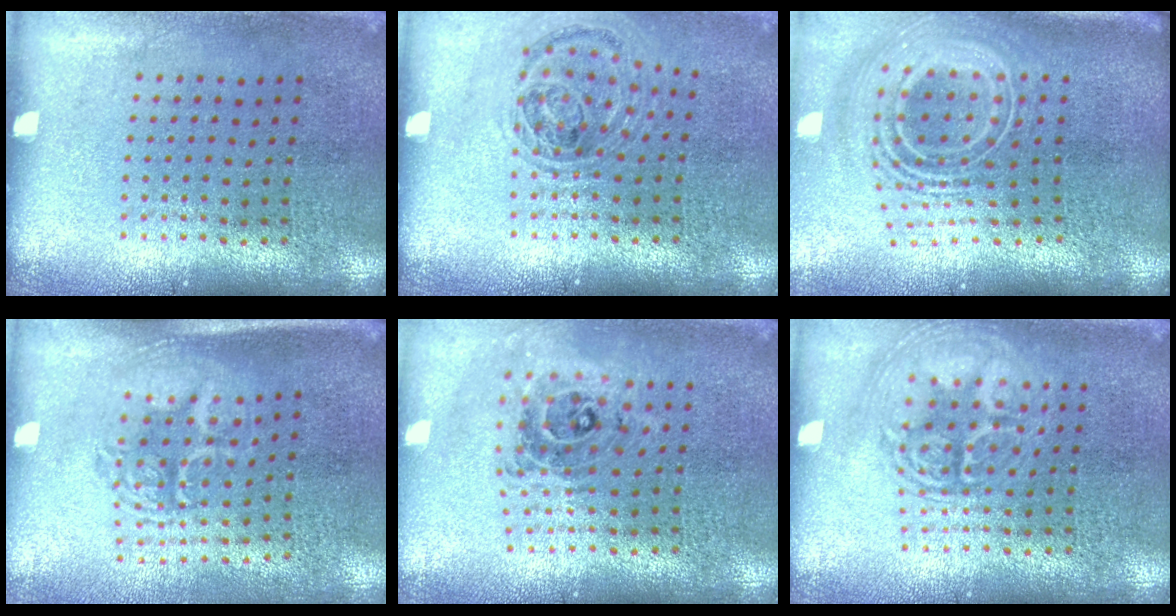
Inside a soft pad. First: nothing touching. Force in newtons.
{"total": 1.0, "press": 1.0, "slide": 0.1}
{"total": 2.9, "press": 1.9, "slide": 2.1}
{"total": 1.8, "press": 1.3, "slide": 1.1}
{"total": 0.8, "press": 0.8, "slide": 0.2}
{"total": 2.5, "press": 2.5, "slide": 0.4}